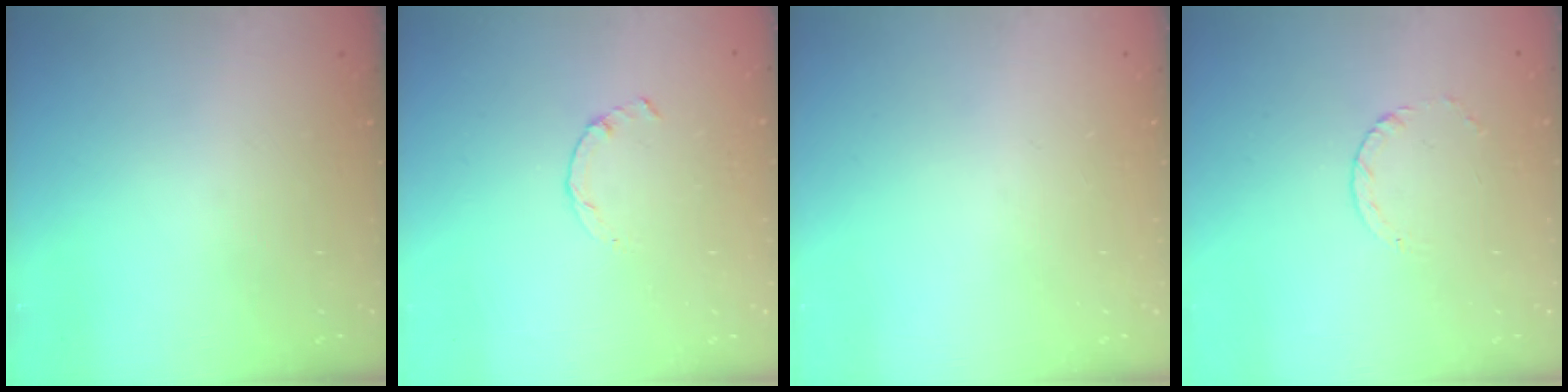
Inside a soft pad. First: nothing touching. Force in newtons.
{"total": 0.8, "press": 0.7, "slide": 0.2}
{"total": 0.0}
{"total": 2.4, "press": 2.4, "slide": 0.3}